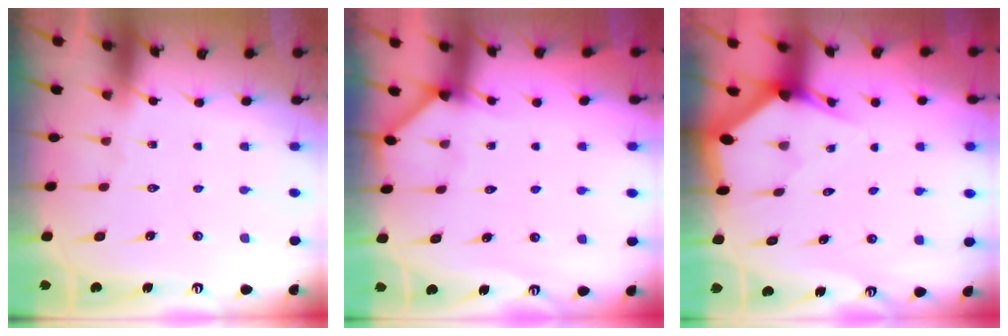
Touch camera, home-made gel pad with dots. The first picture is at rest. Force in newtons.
{"total": 2.7, "press": 2.7, "slide": 0.2}
{"total": 3.0, "press": 3.0, "slide": 0.2}